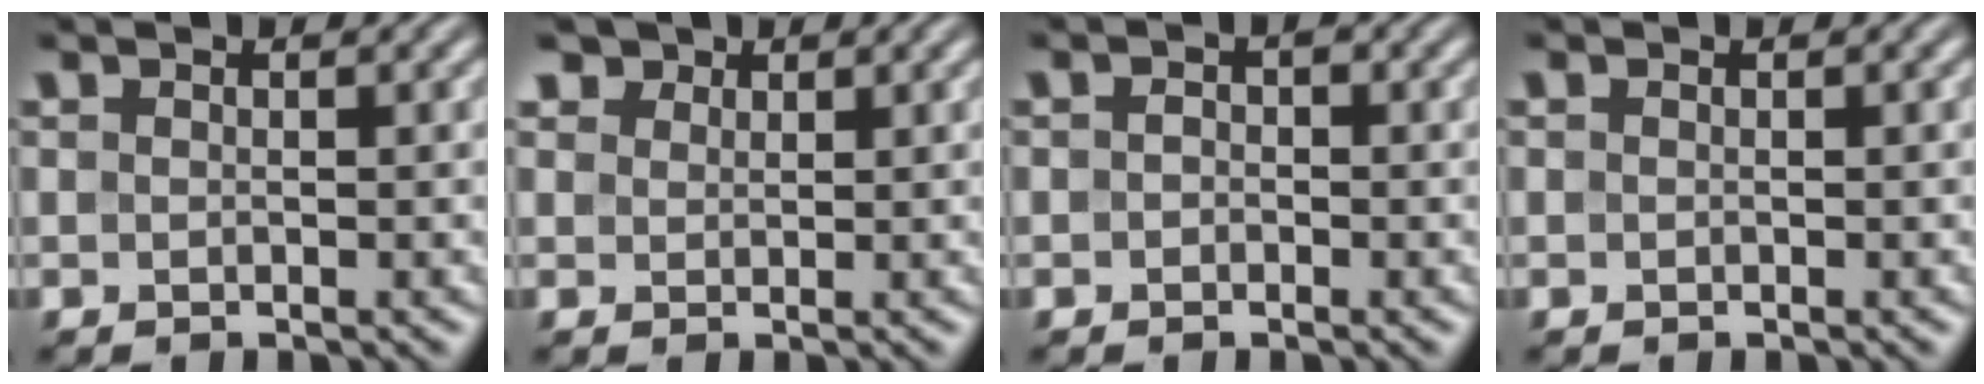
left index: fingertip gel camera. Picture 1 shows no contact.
{"total": 2.4, "force": [1.8, 1.5, 0.7], "torque": [-0.018, -0.006, 0.032]}
{"total": 1.0, "force": [-0.3, 0.8, 0.5], "torque": [-0.010, -0.001, -0.008]}
{"total": 0.0}